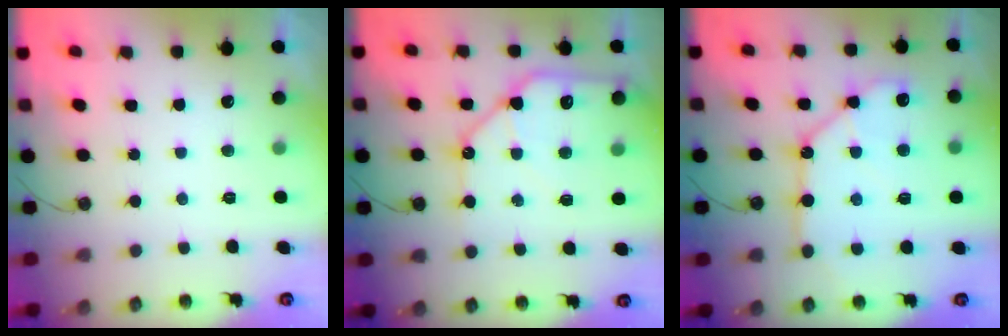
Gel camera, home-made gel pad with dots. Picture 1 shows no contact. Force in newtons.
{"total": 14.9, "press": 14.8, "slide": 1.9}
{"total": 12.4, "press": 12.3, "slide": 1.6}